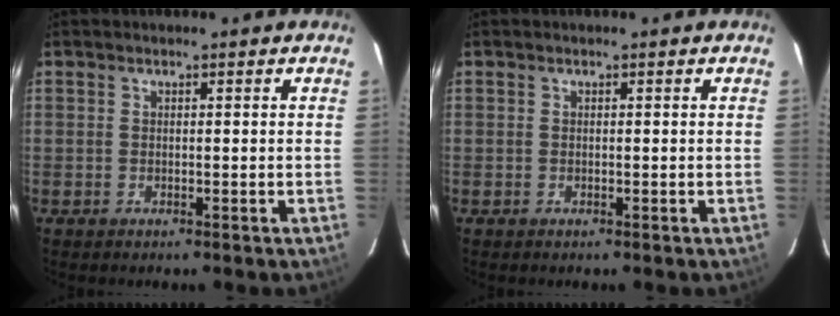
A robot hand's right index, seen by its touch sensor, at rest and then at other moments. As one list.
[{"total": 0.0}]